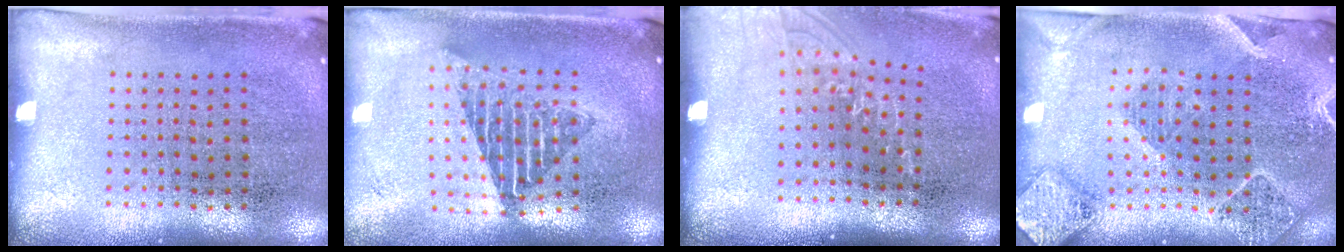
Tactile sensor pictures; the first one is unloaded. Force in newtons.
{"total": 1.6, "press": 1.3, "slide": 0.9}
{"total": 1.1, "press": 0.9, "slide": 0.6}
{"total": 2.4, "press": 2.2, "slide": 0.8}